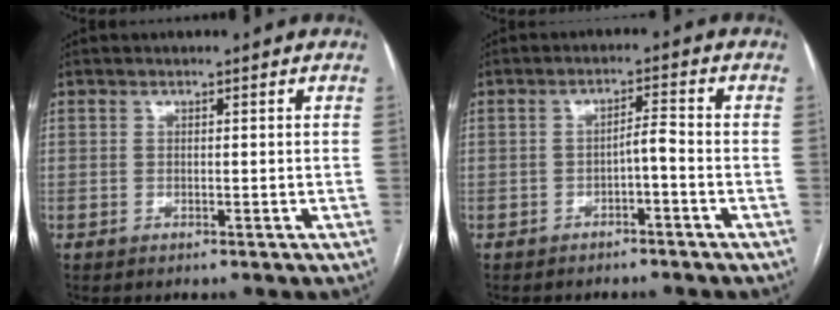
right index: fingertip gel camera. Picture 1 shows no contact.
{"total": 2.7, "force": [-1.4, 0.3, 2.3], "torque": [-0.037, 0.006, -0.021]}